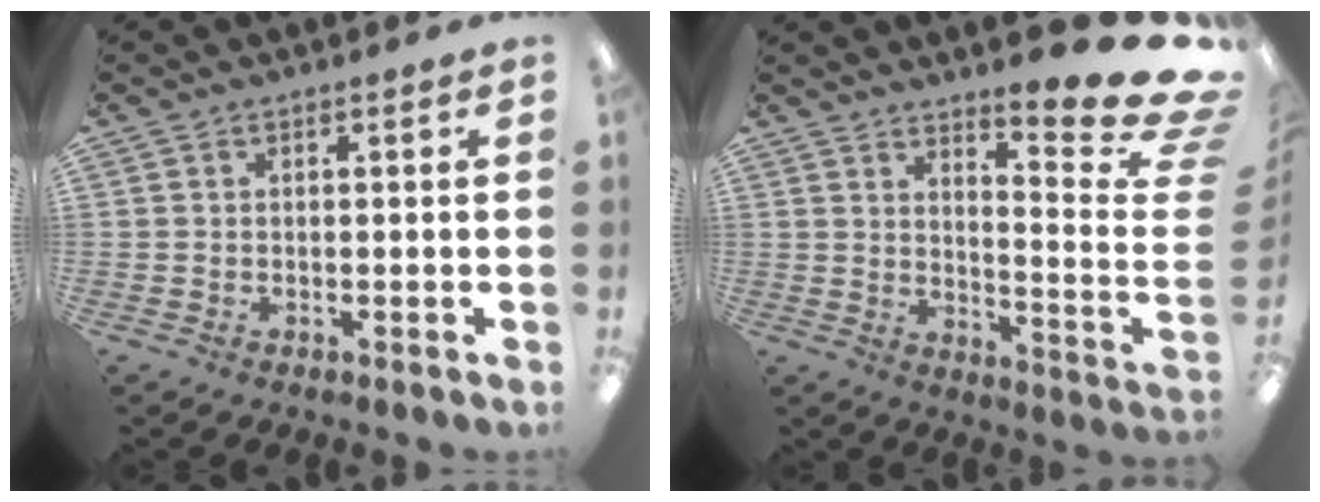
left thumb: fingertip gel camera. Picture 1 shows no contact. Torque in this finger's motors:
{"motor_torque": [0.33, 0.13, 1.02, -1.75, 0.15]}